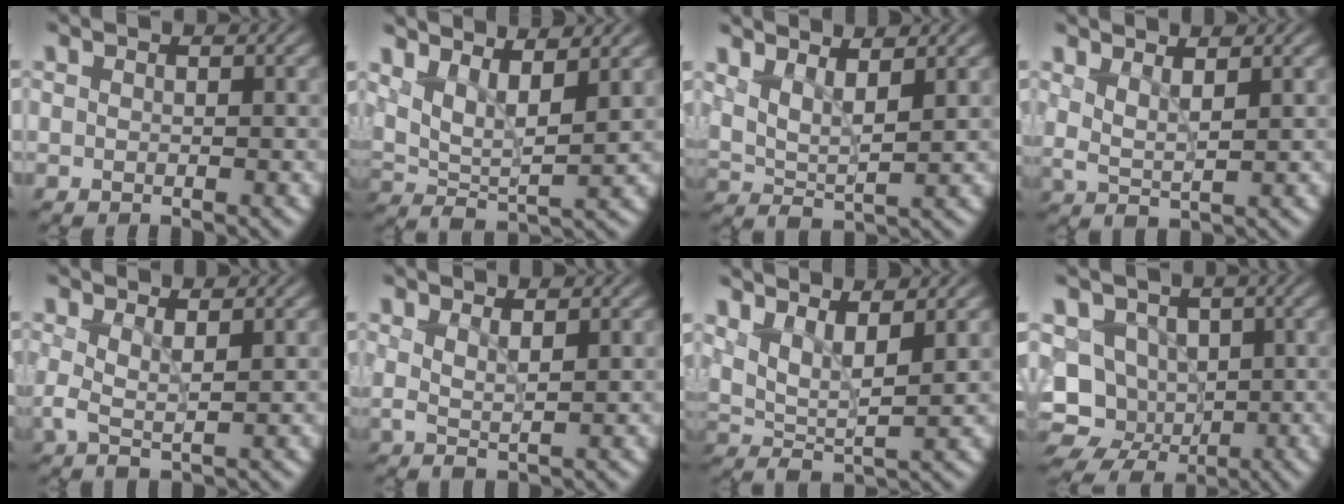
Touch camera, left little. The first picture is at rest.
{"total": 4.3, "force": [2.4, 1.6, 3.3], "torque": [-0.067, -0.009, 0.044]}
{"total": 3.0, "force": [1.6, 1.1, 2.3], "torque": [-0.050, -0.007, 0.031]}
{"total": 1.9, "force": [0.9, 0.5, 1.6], "torque": [-0.035, -0.005, 0.018]}
{"total": 1.6, "force": [0.7, 0.4, 1.4], "torque": [-0.031, -0.003, 0.011]}
{"total": 1.5, "force": [0.9, 0.3, 1.2], "torque": [-0.027, -0.004, 0.015]}
{"total": 3.8, "force": [2.0, 1.4, 2.9], "torque": [-0.060, -0.009, 0.039]}
{"total": 8.6, "force": [-2.0, 7.5, 3.8], "torque": [-0.046, -0.003, -0.046]}